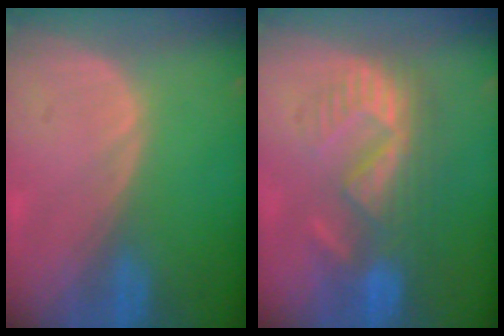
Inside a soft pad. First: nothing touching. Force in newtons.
{"total": 8.6, "press": 8.2, "slide": 2.8}